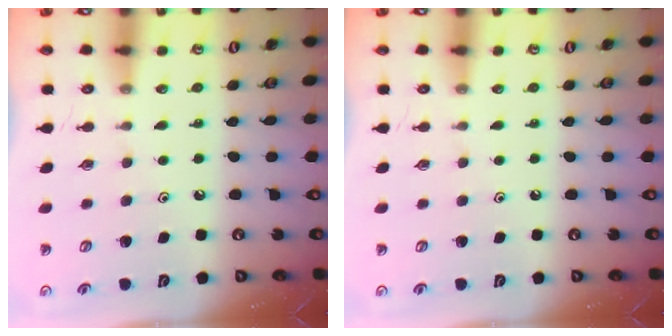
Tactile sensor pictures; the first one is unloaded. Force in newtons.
{"total": 0.0}